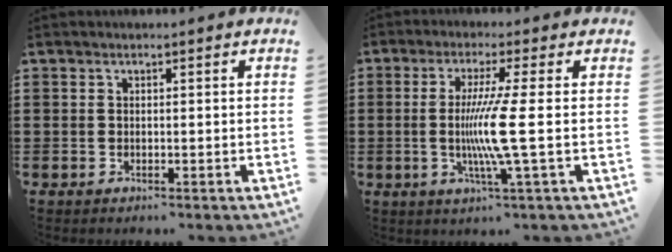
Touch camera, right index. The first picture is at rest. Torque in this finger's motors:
{"motor_torque": [0.32, 0.15, 0.68, 0.08]}